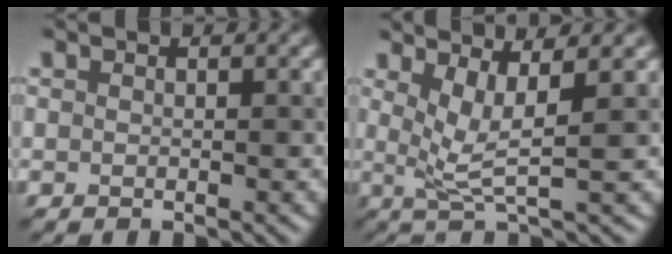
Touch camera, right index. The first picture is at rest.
{"total": 3.7, "force": [1.0, 0.7, 3.5], "torque": [-0.062, 0.001, 0.022]}